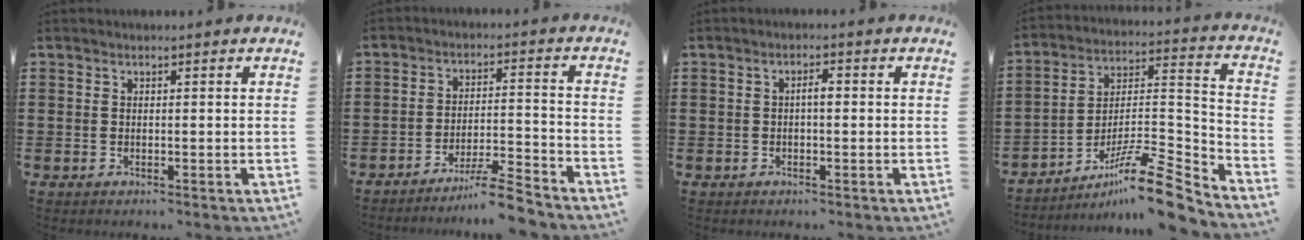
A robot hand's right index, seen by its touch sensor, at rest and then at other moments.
{"total": 6.8, "force": [-6.0, -0.1, 3.1], "torque": [-0.053, -0.001, -0.113]}
{"total": 1.8, "force": [-0.2, 0.5, 1.7], "torque": [-0.033, 0.004, -0.005]}
{"total": 12.8, "force": [-9.9, 1.5, 8.0], "torque": [-0.117, 0.034, -0.181]}